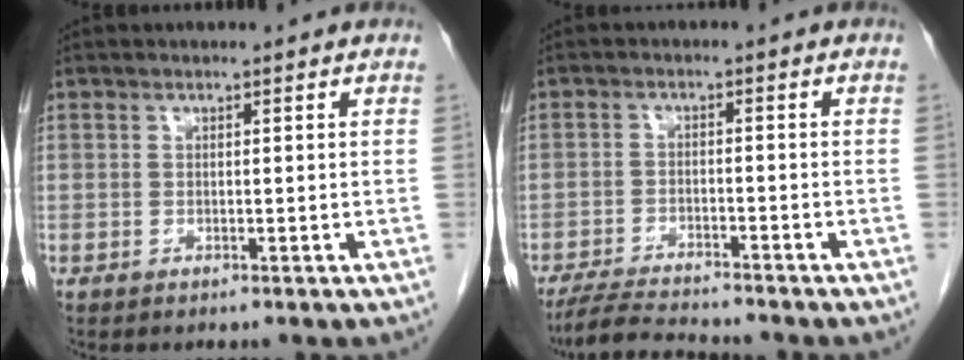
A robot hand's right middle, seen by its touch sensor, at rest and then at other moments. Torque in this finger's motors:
{"motor_torque": [0.62, -0.60, 0.02, 0.02]}